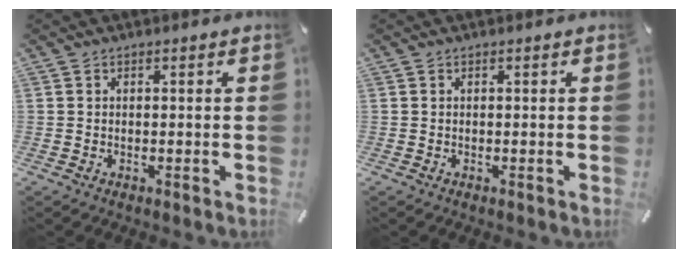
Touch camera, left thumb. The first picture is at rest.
{"total": 0.0}